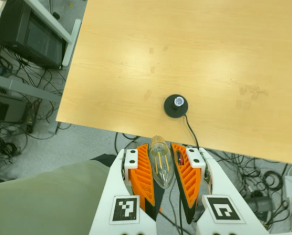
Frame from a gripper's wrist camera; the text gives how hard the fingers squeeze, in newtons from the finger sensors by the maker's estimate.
{"total": 19.9, "left": 21.0, "right": 18.7}